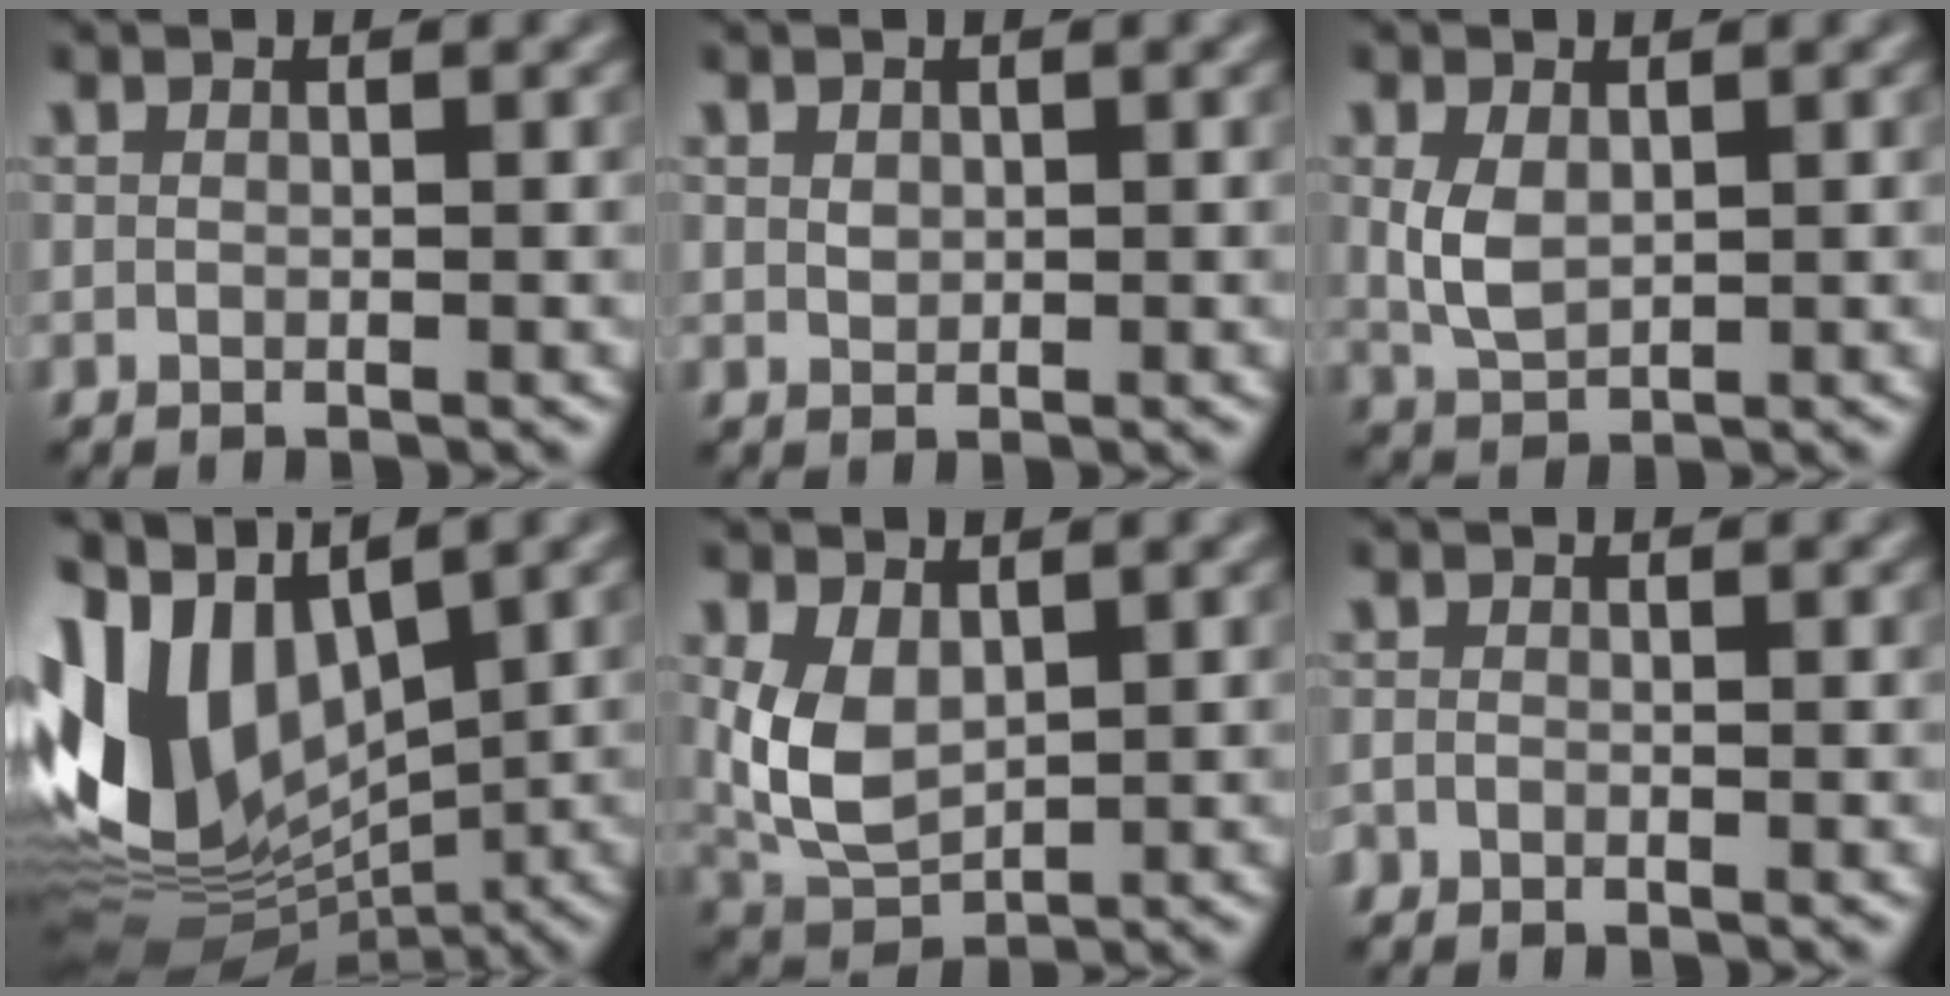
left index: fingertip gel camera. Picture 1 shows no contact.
{"total": 0.8, "force": [0.1, 0.7, 0.4], "torque": [-0.006, 0.001, 0.007]}
{"total": 2.6, "force": [0.0, 1.7, 2.0], "torque": [-0.051, -0.001, 0.007]}
{"total": 13.5, "force": [1.5, 8.8, 10.1], "torque": [-0.232, 0.013, 0.020]}
{"total": 4.8, "force": [0.4, 3.2, 3.6], "torque": [-0.089, -0.005, 0.018]}
{"total": 1.1, "force": [-1.0, 0.3, -0.1], "torque": [0.004, -0.005, -0.020]}